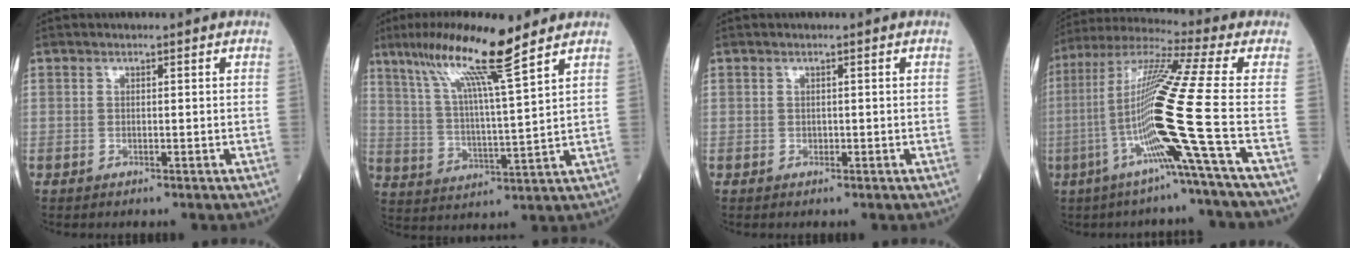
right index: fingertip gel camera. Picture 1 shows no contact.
{"total": 13.7, "force": [9.1, -0.5, 10.2], "torque": [-0.192, 0.014, 0.160]}
{"total": 0.0}
{"total": 17.6, "force": [-5.1, -3.4, 16.4], "torque": [-0.324, -0.008, -0.111]}